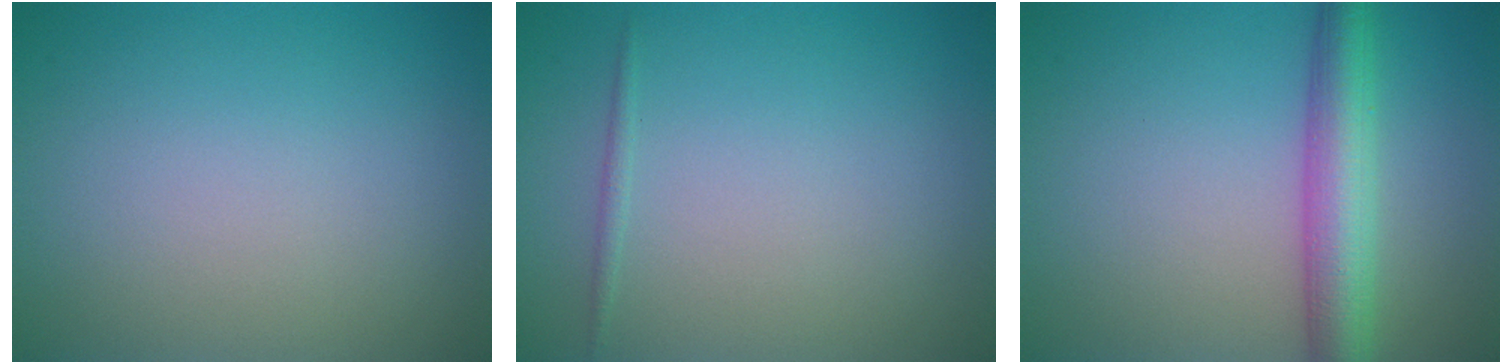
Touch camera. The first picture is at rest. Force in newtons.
{"total": 0.6, "press": 0.6, "slide": 0.0}
{"total": 5.4, "press": 5.4, "slide": 0.2}